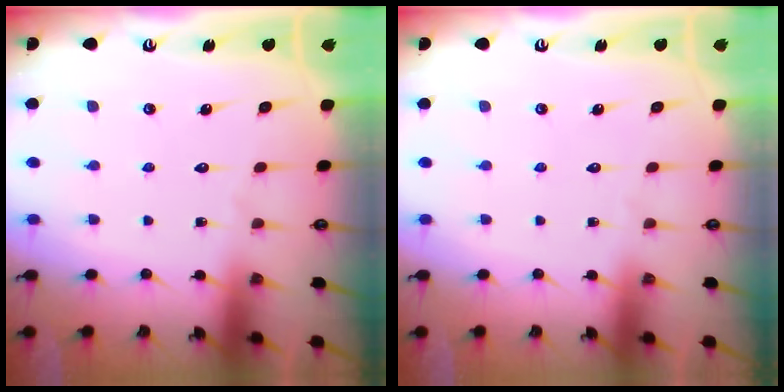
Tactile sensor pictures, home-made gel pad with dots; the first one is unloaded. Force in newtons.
{"total": 0.0}